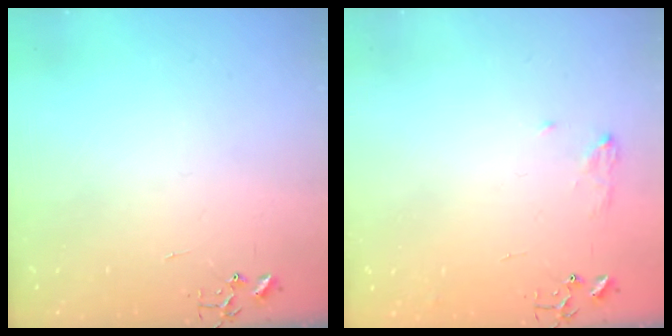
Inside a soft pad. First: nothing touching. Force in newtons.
{"total": 7.0, "press": 7.0, "slide": 0.8}